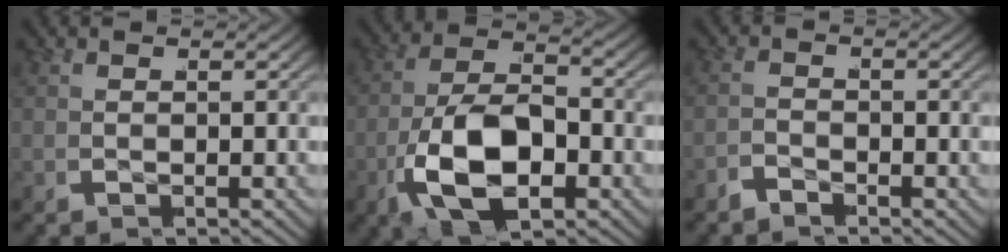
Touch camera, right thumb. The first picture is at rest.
{"total": 11.1, "force": [-2.0, 6.6, 8.6], "torque": [-0.194, -0.036, -0.020]}
{"total": 1.7, "force": [-1.6, -0.2, -0.6], "torque": [0.015, 0.003, -0.039]}